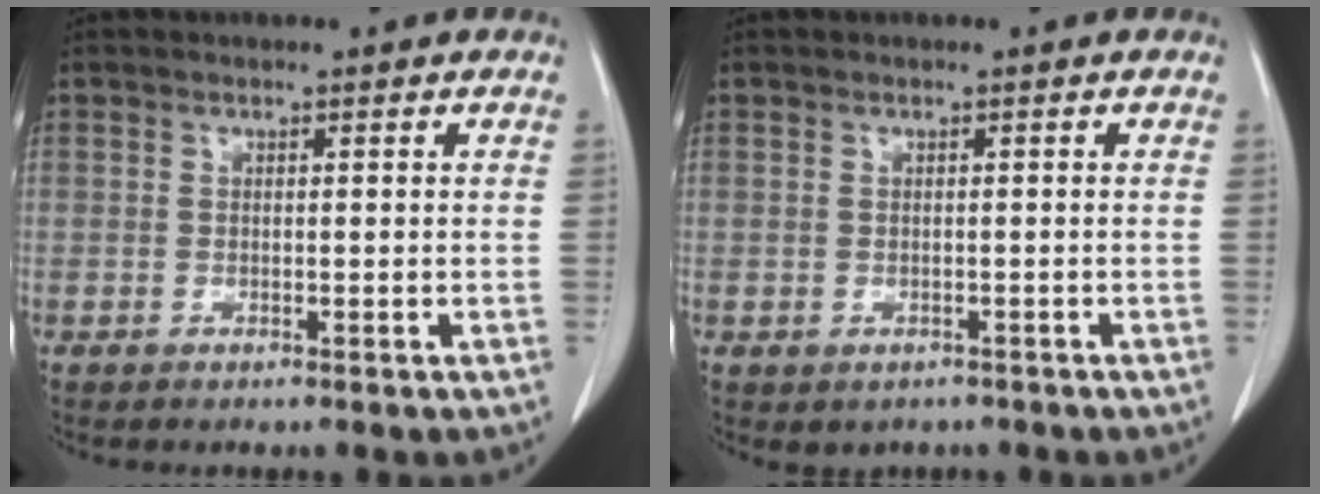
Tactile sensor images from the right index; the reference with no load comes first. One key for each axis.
{"total": 2.1, "fx": -1.3, "fy": 1.6, "fz": 0.4, "tx": -0.006, "ty": 0.002, "tz": -0.011}